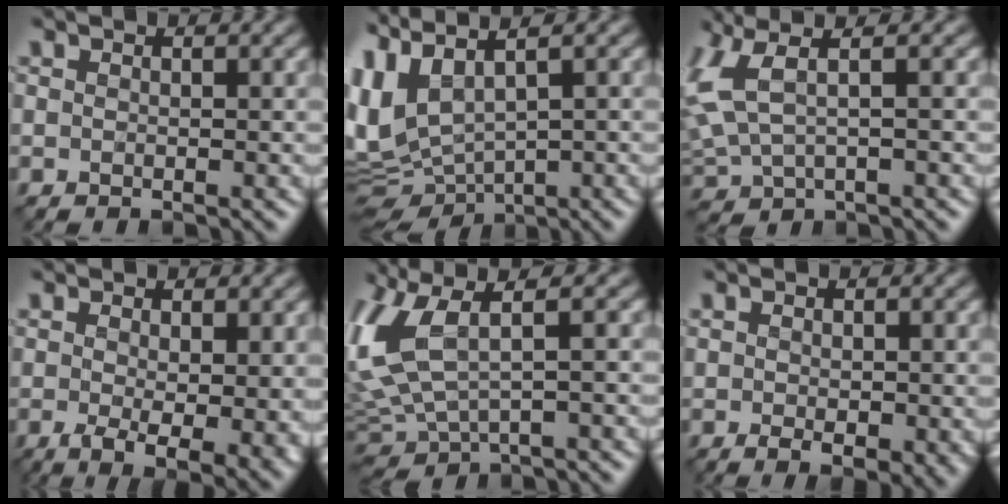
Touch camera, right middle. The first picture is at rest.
{"total": 7.1, "force": [0.7, 3.5, 6.2], "torque": [-0.155, -0.006, 0.026]}
{"total": 4.4, "force": [1.2, 1.9, 3.8], "torque": [-0.114, 0.009, 0.027]}
{"total": 6.6, "force": [-0.4, 2.5, 6.1], "torque": [-0.093, -0.018, 0.005]}
{"total": 7.7, "force": [1.7, 3.5, 6.7], "torque": [-0.177, 0.005, 0.034]}
{"total": 2.6, "force": [-0.1, 1.1, 2.4], "torque": [-0.038, -0.005, 0.006]}